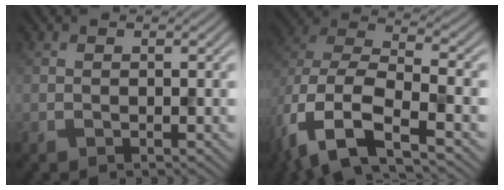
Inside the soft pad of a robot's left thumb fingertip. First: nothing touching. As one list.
[{"total": 13.5, "force": [-6.2, 6.6, 10.0], "torque": [-0.241, -0.029, -0.106]}]